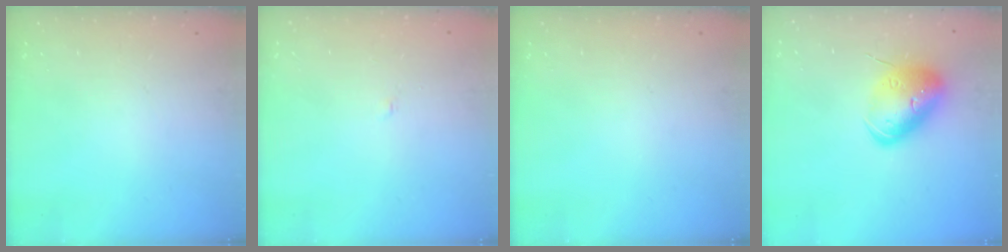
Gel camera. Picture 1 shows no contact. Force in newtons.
{"total": 1.9, "press": 1.9, "slide": 0.2}
{"total": 0.0}
{"total": 14.6, "press": 14.4, "slide": 2.4}